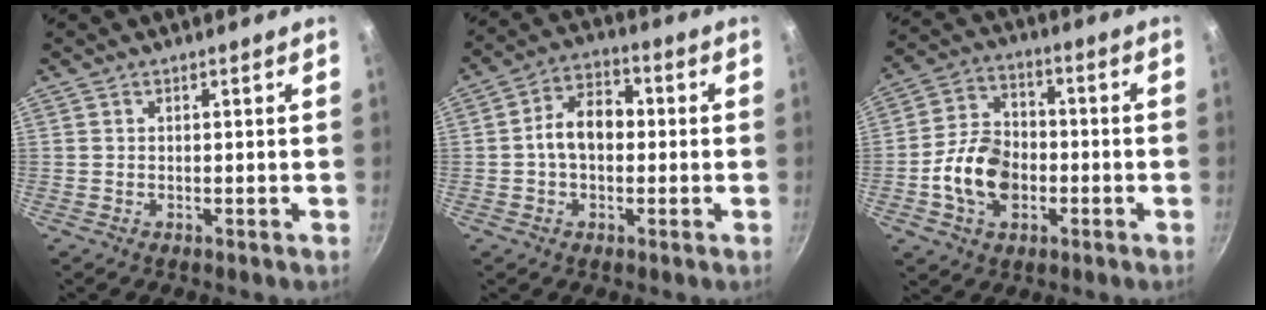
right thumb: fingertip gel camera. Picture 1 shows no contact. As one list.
[{"total": 8.7, "force": [-0.1, 6.0, 6.3], "torque": [-0.073, 0.028, -0.014]}, {"total": 12.2, "force": [-2.9, 8.7, 8.1], "torque": [-0.124, 0.027, -0.061]}]